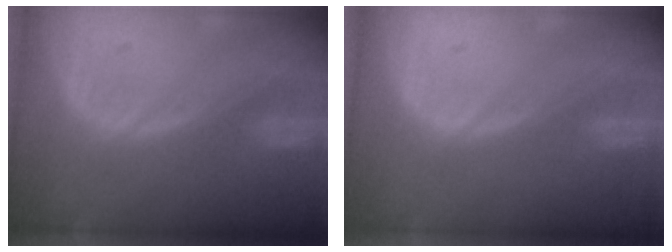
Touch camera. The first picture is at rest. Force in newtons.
{"total": 0.0}